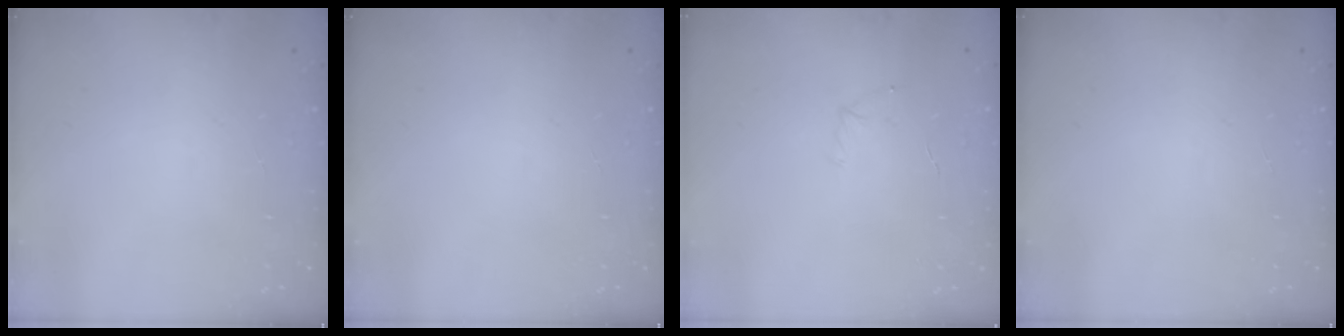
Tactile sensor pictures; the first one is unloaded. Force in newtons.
{"total": 0.0}
{"total": 4.2, "press": 4.0, "slide": 1.1}
{"total": 0.0}